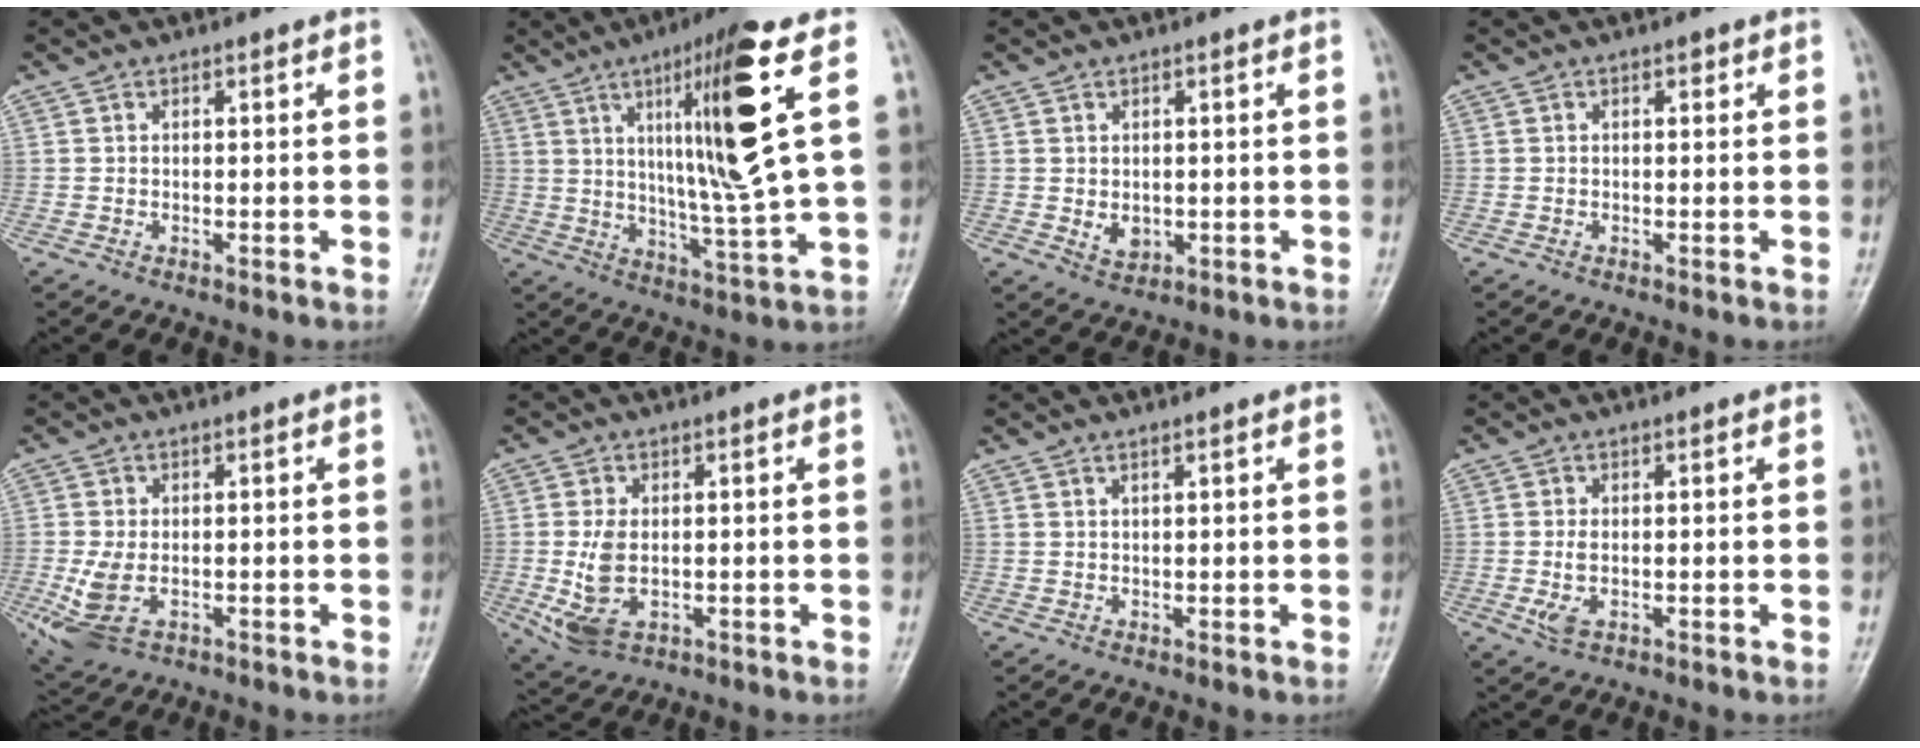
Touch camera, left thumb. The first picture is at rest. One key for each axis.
{"total": 17.6, "fx": 5.6, "fy": 0.4, "fz": 16.7, "tx": -0.284, "ty": -0.036, "tz": 0.091}
{"total": 2.9, "fx": -0.1, "fy": 2.3, "fz": 1.8, "tx": -0.016, "ty": -0.006, "tz": 0.006}
{"total": 0.7, "fx": 0.4, "fy": 0.4, "fz": 0.5, "tx": -0.002, "ty": -0.001, "tz": 0.004}
{"total": 6.2, "fx": -1.3, "fy": 3.5, "fz": 4.9, "tx": -0.117, "ty": -0.007, "tz": -0.016}
{"total": 6.7, "fx": -0.6, "fy": 3.8, "fz": 5.5, "tx": -0.117, "ty": -0.006, "tz": -0.002}
{"total": 0.8, "fx": 0.6, "fy": -0.1, "fz": 0.4, "tx": -0.011, "ty": -0.006, "tz": 0.015}
{"total": 2.9, "fx": -0.4, "fy": 1.2, "fz": 2.6, "tx": -0.065, "ty": -0.001, "tz": -0.001}